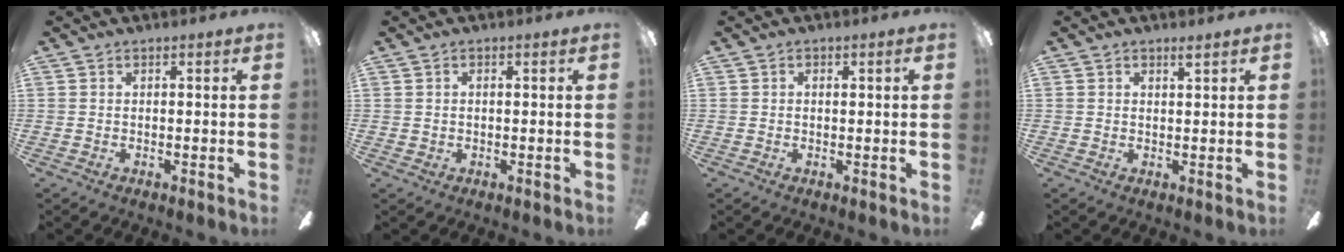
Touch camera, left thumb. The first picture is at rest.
{"total": 0.6, "force": [0.1, 0.6, 0.2], "torque": [-0.004, 0.005, 0.001]}
{"total": 1.0, "force": [0.2, 0.3, 0.9], "torque": [-0.017, 0.004, 0.002]}
{"total": 1.5, "force": [1.3, 0.3, 0.6], "torque": [-0.005, -0.005, 0.023]}